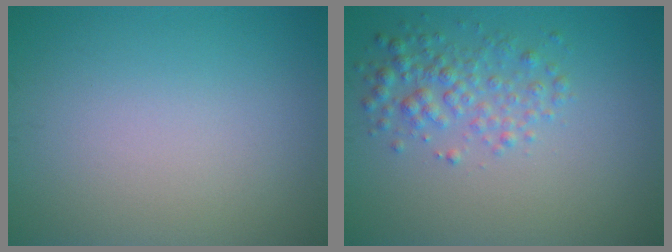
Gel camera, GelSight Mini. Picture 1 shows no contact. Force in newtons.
{"total": 2.8, "press": 2.8, "slide": 0.1}